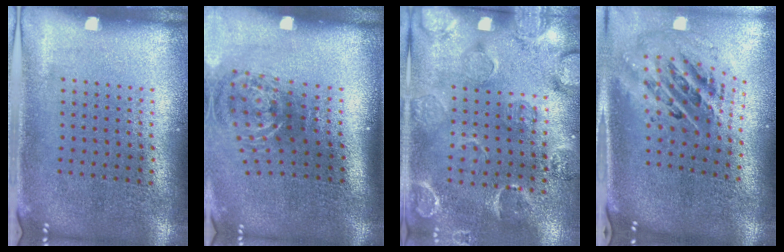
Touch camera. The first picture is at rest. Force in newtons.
{"total": 1.8, "press": 1.3, "slide": 1.3}
{"total": 2.7, "press": 1.9, "slide": 1.9}
{"total": 2.1, "press": 1.6, "slide": 1.4}